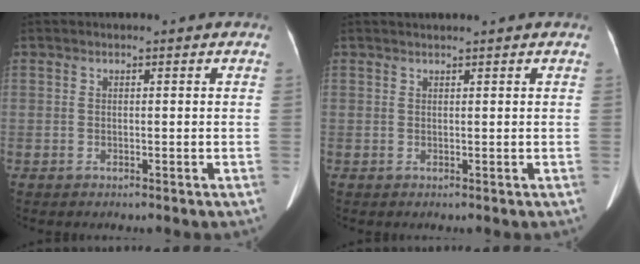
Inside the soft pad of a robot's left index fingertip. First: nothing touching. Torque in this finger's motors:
{"motor_torque": [0.15, 0.09, -0.07, 0.02]}